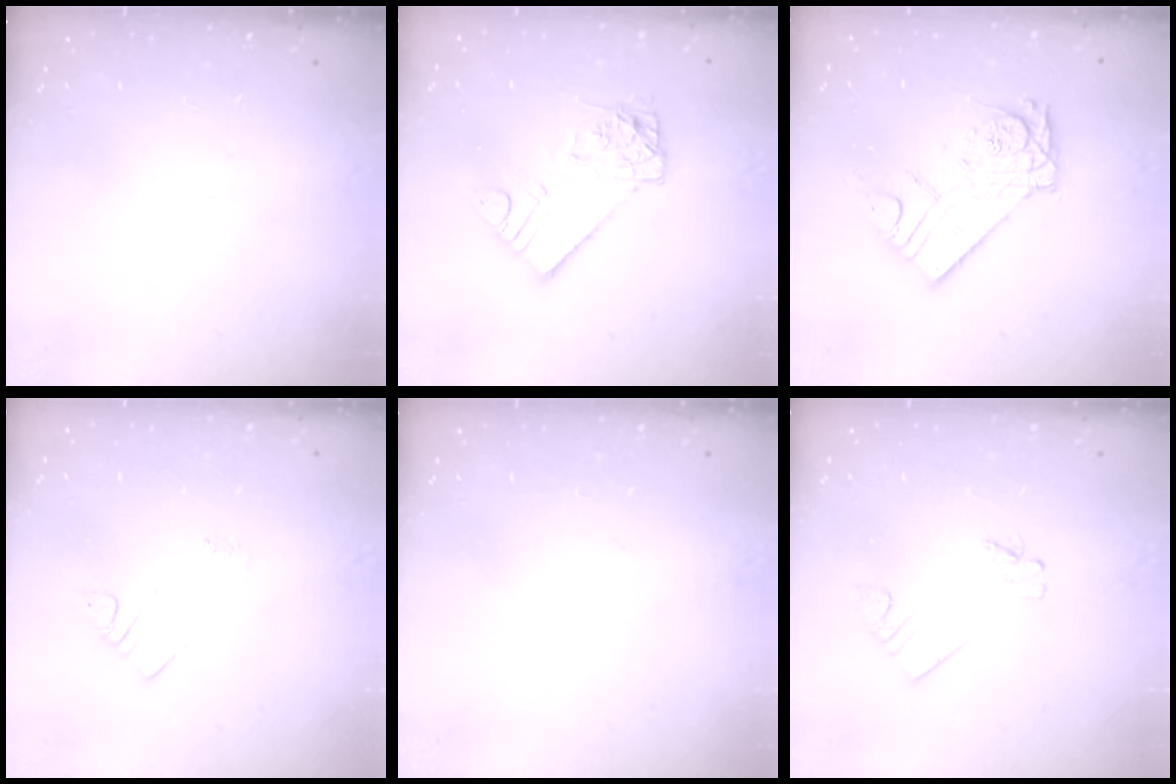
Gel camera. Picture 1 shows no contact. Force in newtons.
{"total": 11.0, "press": 10.9, "slide": 1.0}
{"total": 14.8, "press": 14.7, "slide": 1.6}
{"total": 3.0, "press": 3.0, "slide": 0.6}
{"total": 0.7, "press": 0.6, "slide": 0.1}
{"total": 1.9, "press": 1.9, "slide": 0.1}